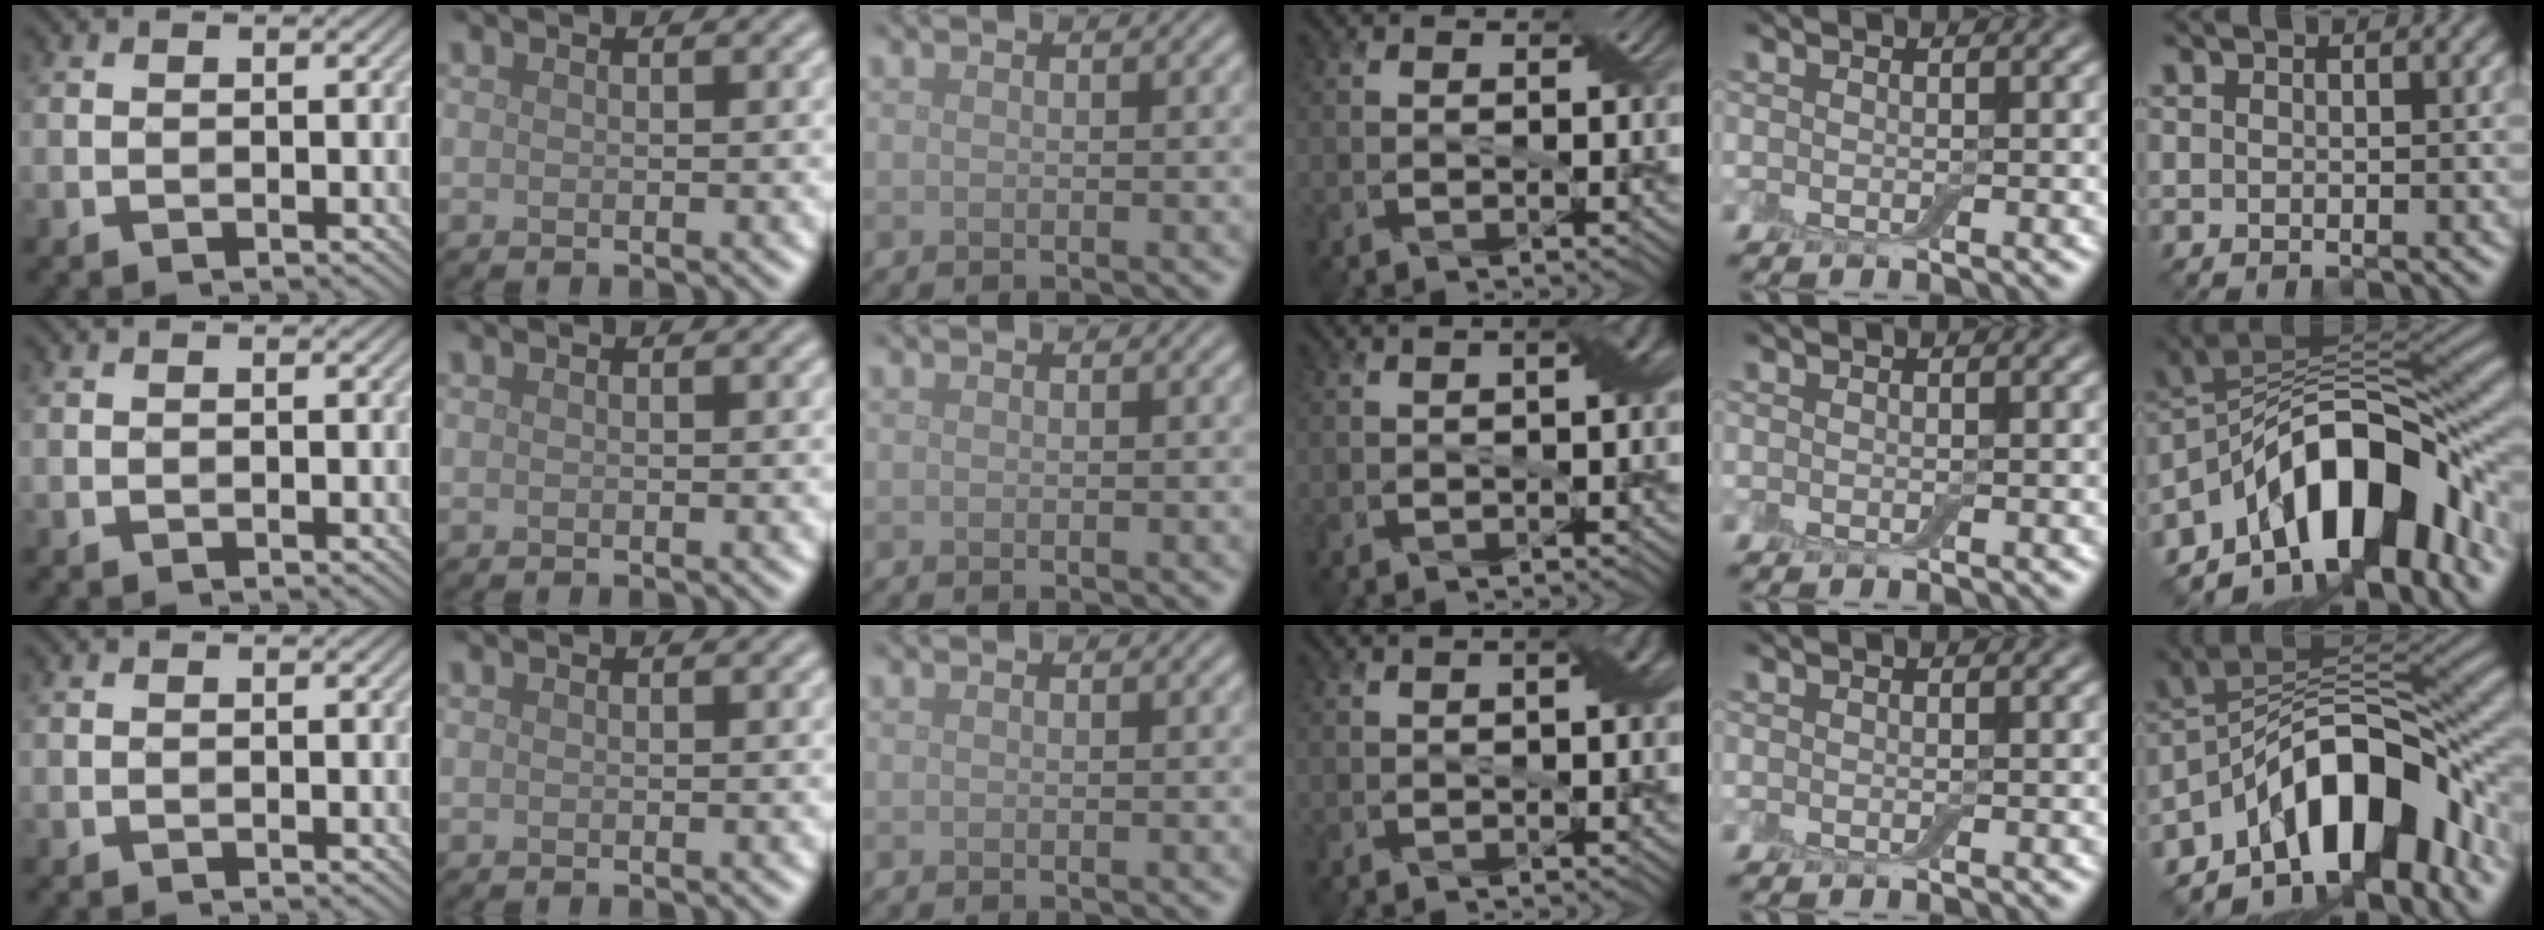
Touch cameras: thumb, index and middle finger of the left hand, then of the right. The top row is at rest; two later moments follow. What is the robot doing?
{"motion": "pour", "object": "bottle"}